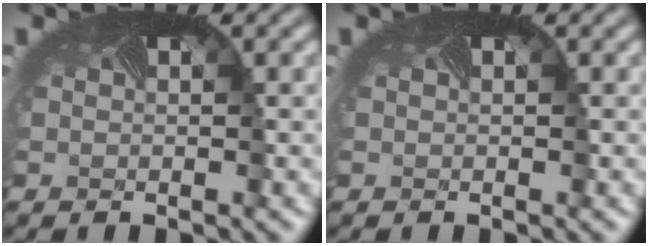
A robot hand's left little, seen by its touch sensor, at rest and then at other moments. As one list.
[{"total": 0.0}]